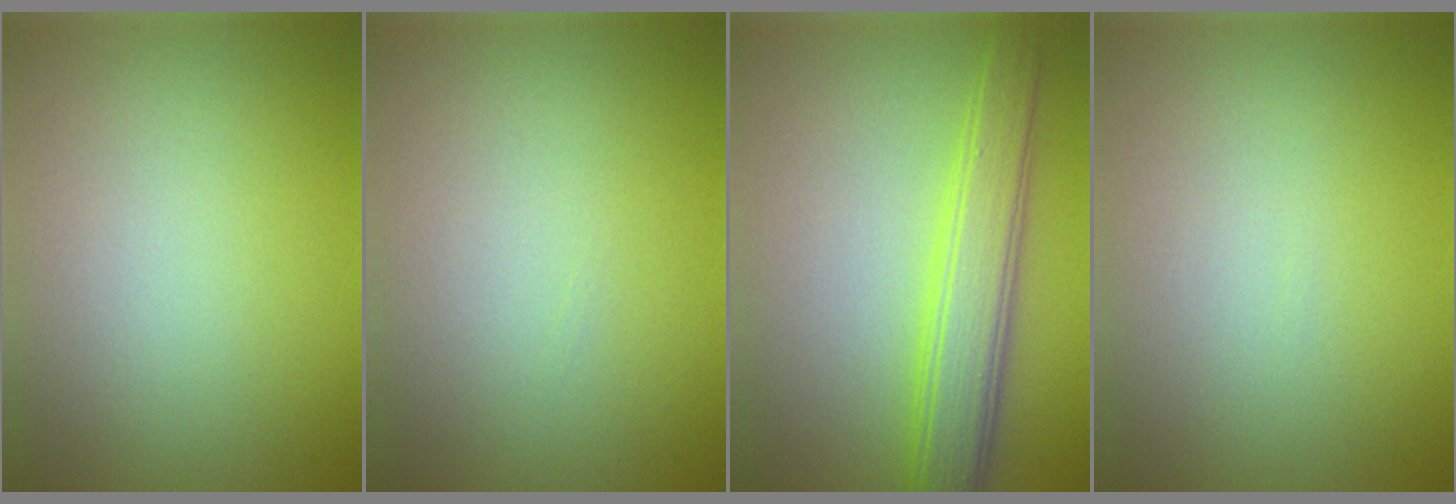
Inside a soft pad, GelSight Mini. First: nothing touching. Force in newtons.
{"total": 0.0}
{"total": 4.6, "press": 4.6, "slide": 0.0}
{"total": 0.0}